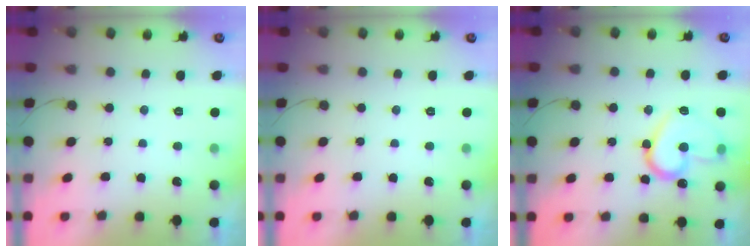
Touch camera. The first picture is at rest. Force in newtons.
{"total": 0.0}
{"total": 15.0, "press": 14.9, "slide": 1.4}